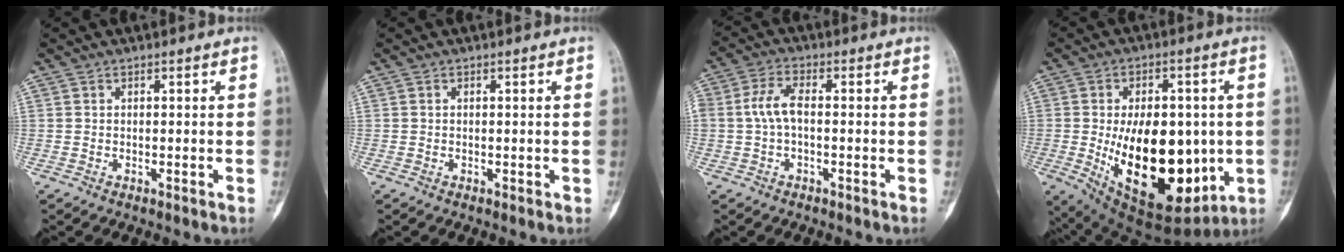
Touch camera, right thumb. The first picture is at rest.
{"total": 0.0}
{"total": 5.5, "force": [-0.3, 2.8, 4.7], "torque": [-0.107, 0.019, -0.010]}
{"total": 24.4, "force": [-2.7, 13.4, 20.2], "torque": [-0.295, -0.021, -0.009]}